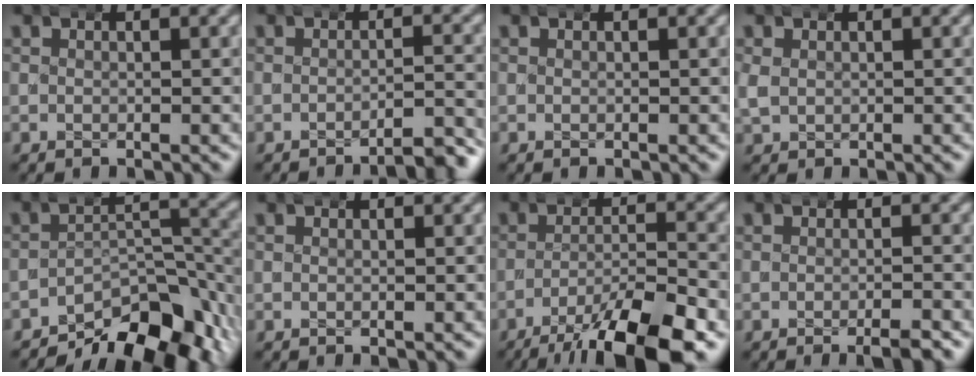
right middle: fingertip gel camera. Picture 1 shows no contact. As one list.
[{"total": 3.6, "force": [-3.4, 0.4, 1.3], "torque": [-0.017, 0.004, -0.059]}, {"total": 0.0}, {"total": 1.8, "force": [0.1, 1.7, 0.5], "torque": [-0.018, -0.001, 0.005]}, {"total": 11.0, "force": [-8.4, 4.1, 5.7], "torque": [-0.062, -0.012, -0.128]}, {"total": 0.0}, {"total": 8.9, "force": [-6.0, 2.0, 6.3], "torque": [-0.091, -0.006, -0.091]}, {"total": 1.5, "force": [-1.0, 0.1, 1.1], "torque": [-0.014, 0.008, -0.023]}]